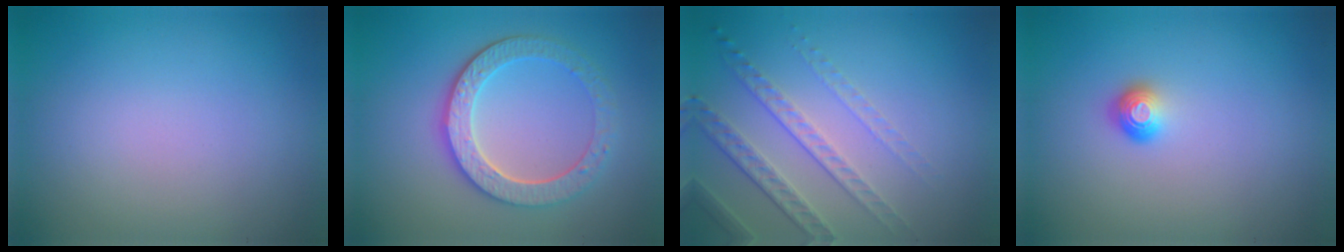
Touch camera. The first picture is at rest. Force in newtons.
{"total": 4.5, "press": 4.0, "slide": 2.1}
{"total": 4.6, "press": 3.0, "slide": 3.5}
{"total": 1.2, "press": 0.9, "slide": 0.7}